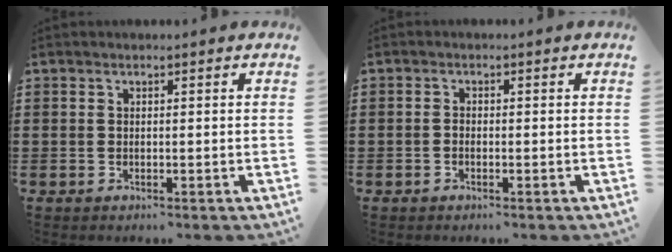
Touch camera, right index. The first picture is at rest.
{"total": 0.7, "force": [-0.5, 0.4, 0.4], "torque": [-0.010, -0.002, -0.009]}